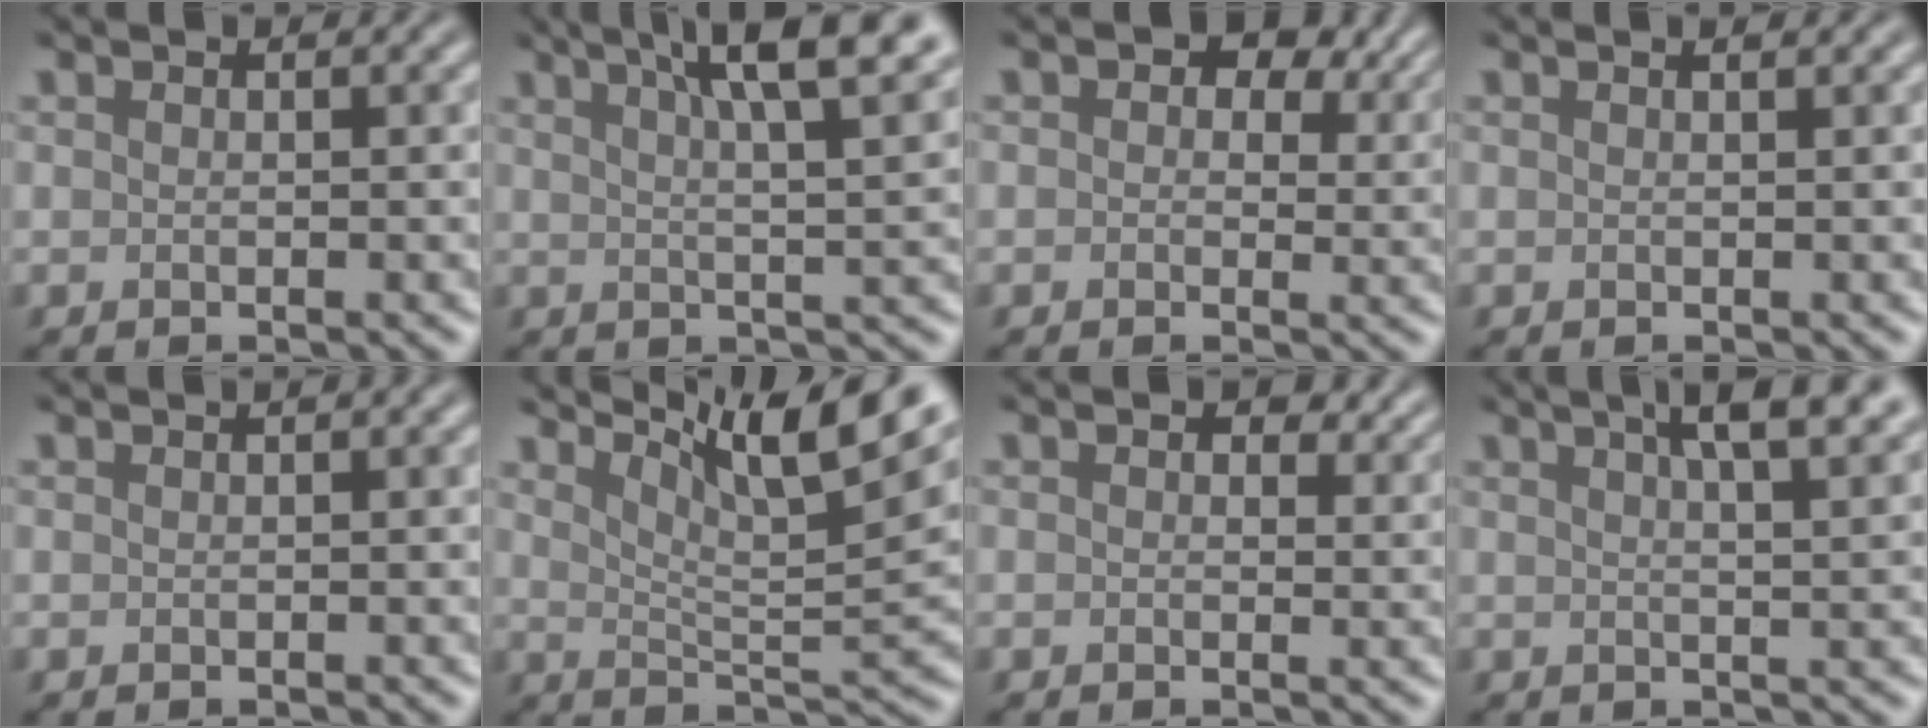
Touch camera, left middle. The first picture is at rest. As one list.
[{"total": 9.0, "force": [4.9, 2.2, 7.1], "torque": [-0.072, 0.031, 0.053]}, {"total": 5.4, "force": [2.4, 3.4, 3.5], "torque": [-0.042, -0.001, 0.023]}, {"total": 0.9, "force": [0.6, 0.3, 0.6], "torque": [-0.006, 0.002, 0.004]}, {"total": 0.7, "force": [0.2, 0.1, 0.7], "torque": [-0.009, 0.005, 0.004]}, {"total": 10.4, "force": [7.3, 1.8, 7.1], "torque": [-0.106, 0.009, 0.114]}, {"total": 2.2, "force": [1.0, 1.2, 1.5], "torque": [-0.016, -0.001, 0.015]}, {"total": 7.5, "force": [4.4, 2.4, 5.6], "torque": [-0.043, 0.038, 0.032]}]